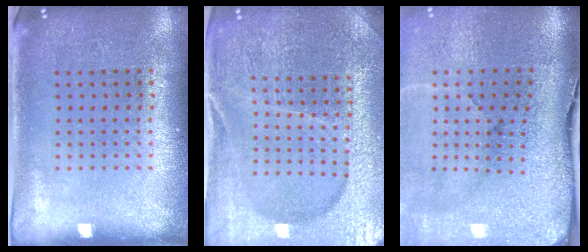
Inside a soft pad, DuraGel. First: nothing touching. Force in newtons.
{"total": 4.8, "press": 4.4, "slide": 1.8}
{"total": 5.0, "press": 3.9, "slide": 3.1}